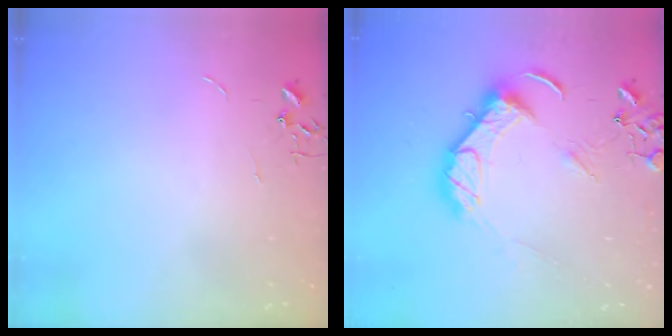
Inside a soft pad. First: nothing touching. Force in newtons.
{"total": 14.2, "press": 14.1, "slide": 1.5}